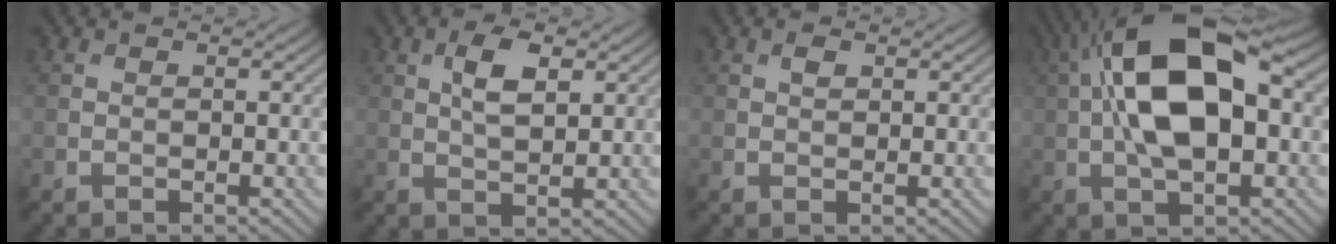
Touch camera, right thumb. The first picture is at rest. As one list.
[{"total": 4.8, "force": [1.6, 2.1, 4.1], "torque": [-0.085, 0.002, 0.030]}, {"total": 1.0, "force": [0.5, 0.5, 0.7], "torque": [-0.013, -0.001, 0.010]}, {"total": 15.2, "force": [1.5, 7.0, 13.3], "torque": [-0.239, 0.032, 0.015]}]